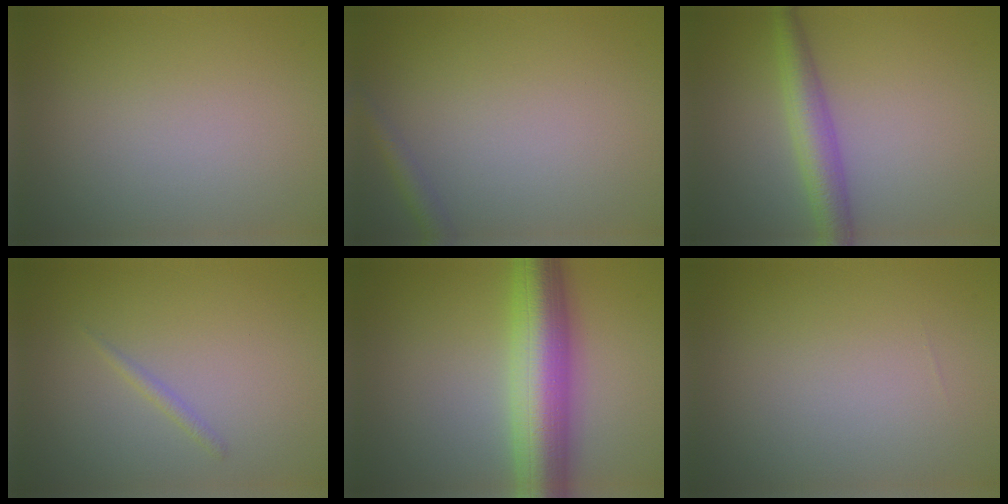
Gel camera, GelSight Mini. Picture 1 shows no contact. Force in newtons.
{"total": 1.5, "press": 1.5, "slide": 0.1}
{"total": 3.6, "press": 3.6, "slide": 0.1}
{"total": 0.7, "press": 0.7, "slide": 0.0}
{"total": 9.0, "press": 9.0, "slide": 0.4}
{"total": 0.0}